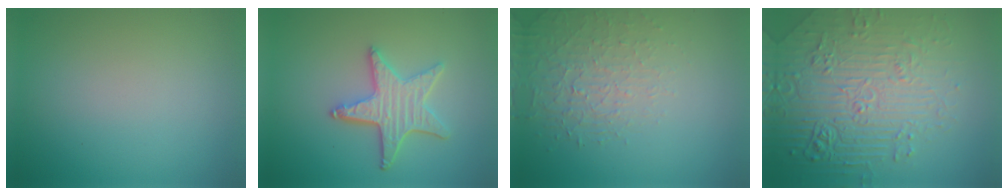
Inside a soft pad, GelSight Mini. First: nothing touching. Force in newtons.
{"total": 4.3, "press": 3.7, "slide": 2.3}
{"total": 1.9, "press": 1.4, "slide": 1.3}
{"total": 8.2, "press": 6.2, "slide": 5.3}